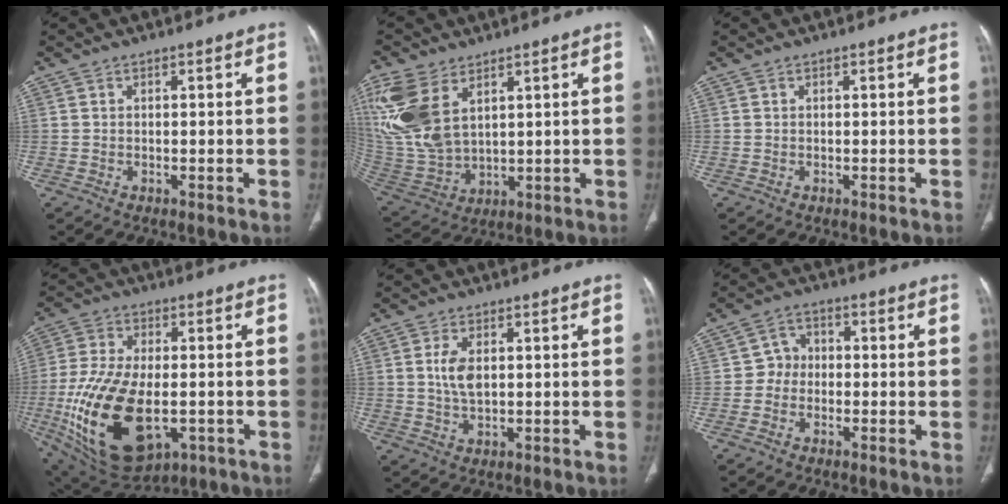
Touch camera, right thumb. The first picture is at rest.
{"total": 16.6, "force": [7.3, 9.6, 11.5], "torque": [-0.266, -0.022, 0.163]}
{"total": 0.0}
{"total": 22.8, "force": [-5.3, 12.4, 18.4], "torque": [-0.373, -0.012, -0.064]}
{"total": 4.9, "force": [0.9, 2.6, 4.0], "torque": [-0.082, -0.004, 0.020]}
{"total": 4.2, "force": [-1.0, 3.7, 1.7], "torque": [-0.007, 0.018, -0.031]}